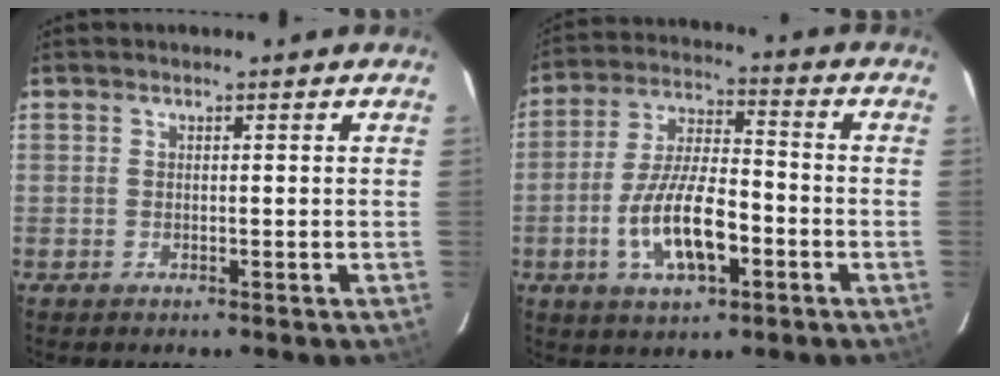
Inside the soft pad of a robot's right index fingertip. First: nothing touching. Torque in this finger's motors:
{"motor_torque": [1.18, -0.96, 0.57, 0.21]}